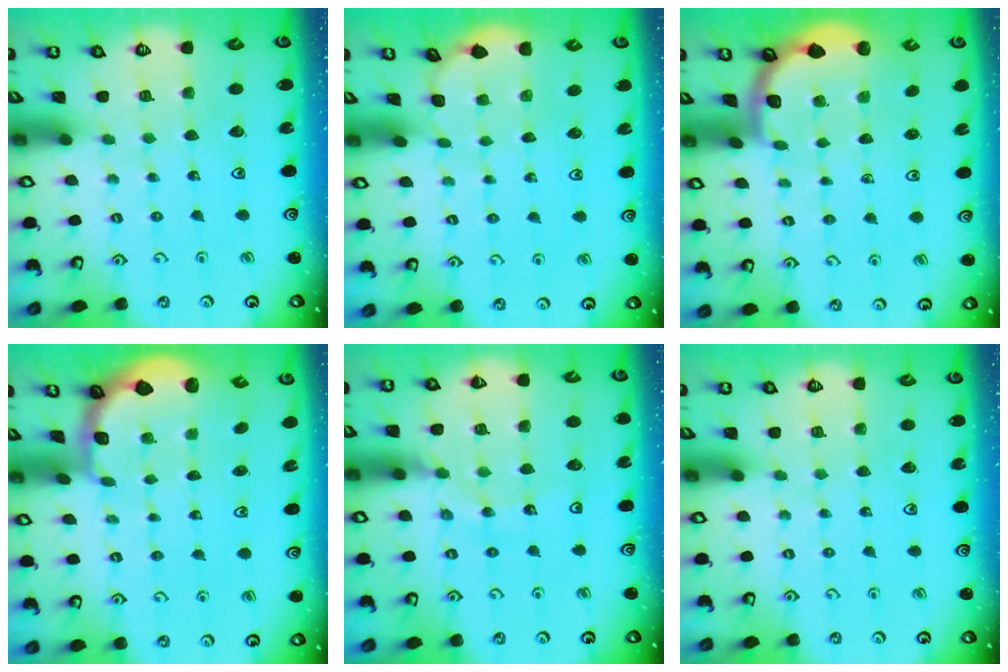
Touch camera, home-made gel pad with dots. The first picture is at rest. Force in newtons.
{"total": 1.3, "press": 1.3, "slide": 0.1}
{"total": 1.7, "press": 1.7, "slide": 0.1}
{"total": 1.2, "press": 1.2, "slide": 0.2}
{"total": 12.1, "press": 12.0, "slide": 1.3}
{"total": 0.0}